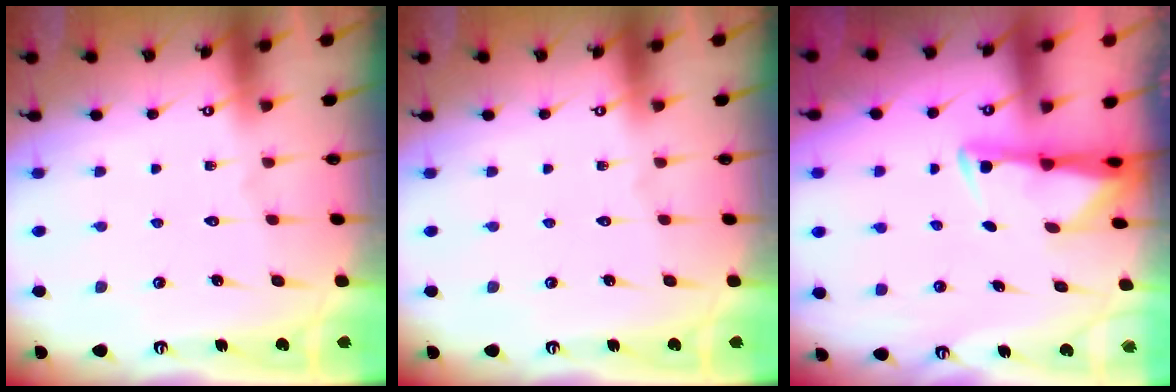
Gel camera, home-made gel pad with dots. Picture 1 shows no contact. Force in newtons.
{"total": 0.0}
{"total": 3.0, "press": 2.9, "slide": 0.5}